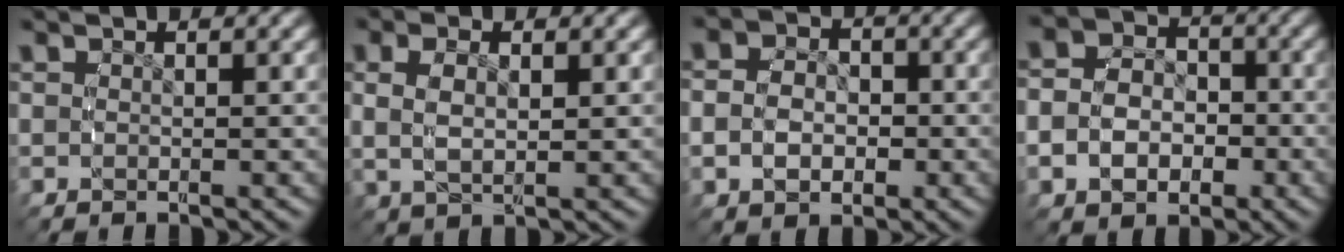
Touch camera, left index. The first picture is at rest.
{"total": 3.9, "force": [0.6, 2.5, 2.9], "torque": [-0.071, 0.004, 0.012]}
{"total": 5.2, "force": [-0.9, 4.4, 2.7], "torque": [-0.054, -0.002, -0.021]}
{"total": 8.0, "force": [-1.7, 6.9, 3.7], "torque": [-0.078, -0.011, -0.037]}